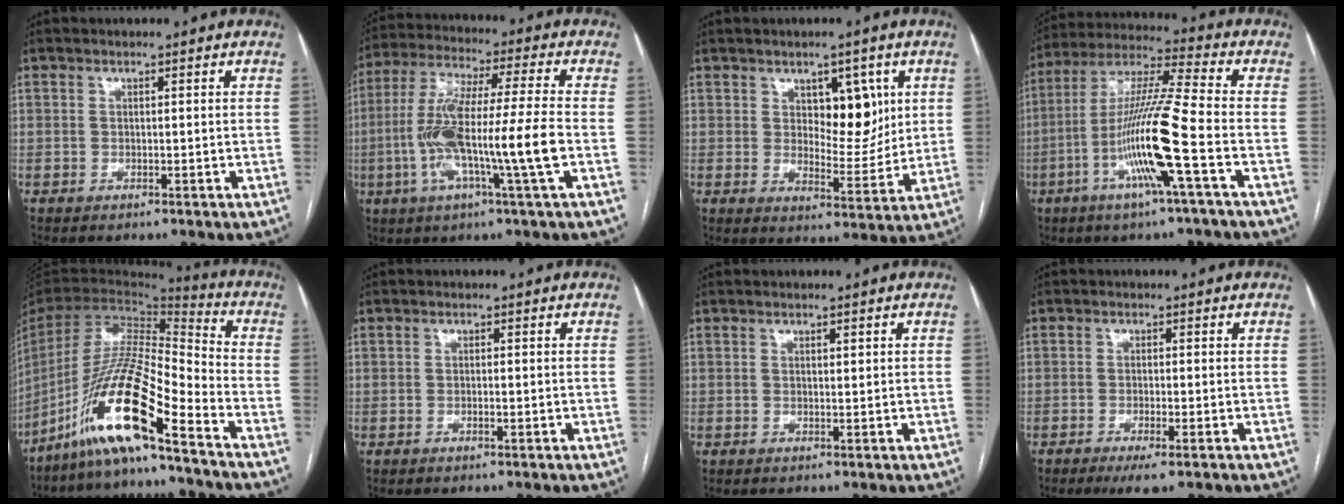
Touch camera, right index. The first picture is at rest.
{"total": 14.9, "force": [-3.2, -0.3, 14.6], "torque": [-0.286, 0.004, -0.066]}
{"total": 7.8, "force": [3.0, 3.9, 6.0], "torque": [-0.080, 0.005, 0.054]}
{"total": 14.9, "force": [-4.8, -1.0, 14.1], "torque": [-0.280, -0.004, -0.096]}
{"total": 16.8, "force": [-10.9, 1.0, 12.8], "torque": [-0.259, -0.017, -0.205]}
{"total": 0.5, "force": [-0.1, 0.1, 0.5], "torque": [-0.009, 0.001, 0.000]}
{"total": 0.7, "force": [0.5, 0.3, 0.5], "torque": [-0.008, -0.001, 0.008]}
{"total": 3.4, "force": [-2.0, 0.4, 2.8], "torque": [-0.048, -0.008, -0.030]}